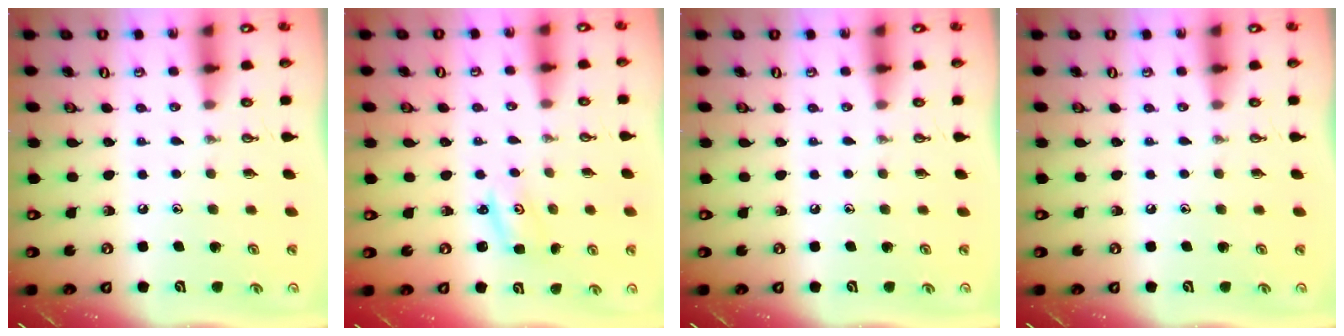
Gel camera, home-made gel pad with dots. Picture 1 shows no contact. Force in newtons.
{"total": 2.1, "press": 2.1, "slide": 0.2}
{"total": 0.0}
{"total": 0.0}